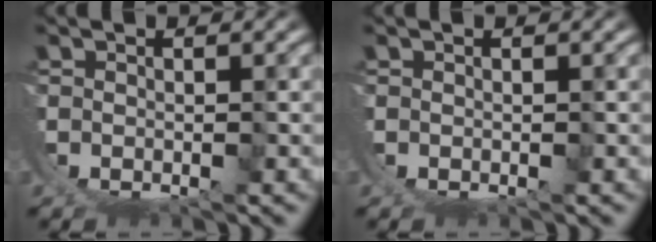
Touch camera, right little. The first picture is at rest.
{"total": 0.0}